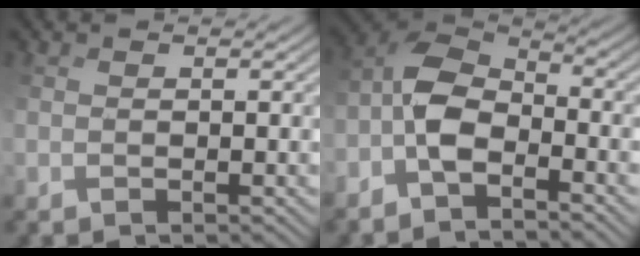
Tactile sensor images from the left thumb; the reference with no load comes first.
{"total": 5.9, "force": [-3.1, 2.0, 4.5], "torque": [-0.094, 0.011, -0.071]}